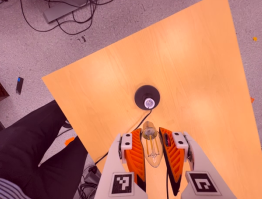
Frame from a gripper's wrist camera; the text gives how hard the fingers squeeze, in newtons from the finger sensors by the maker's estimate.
{"total": 23.2, "left": 24.8, "right": 21.5}